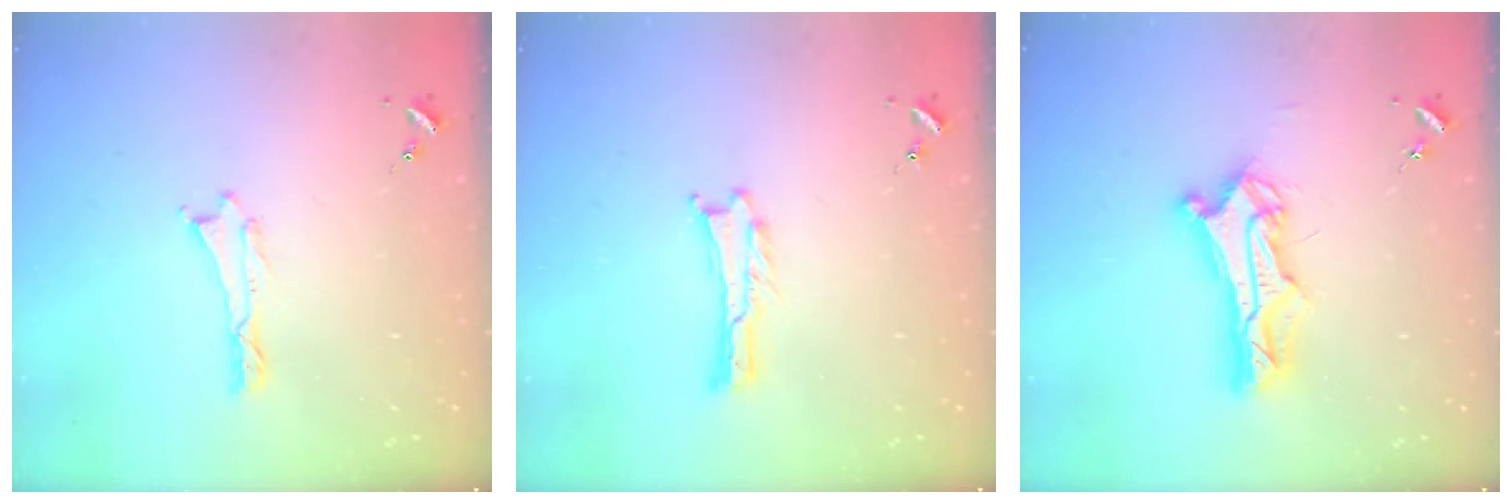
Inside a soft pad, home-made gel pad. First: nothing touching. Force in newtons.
{"total": 0.0}
{"total": 8.8, "press": 8.7, "slide": 0.7}